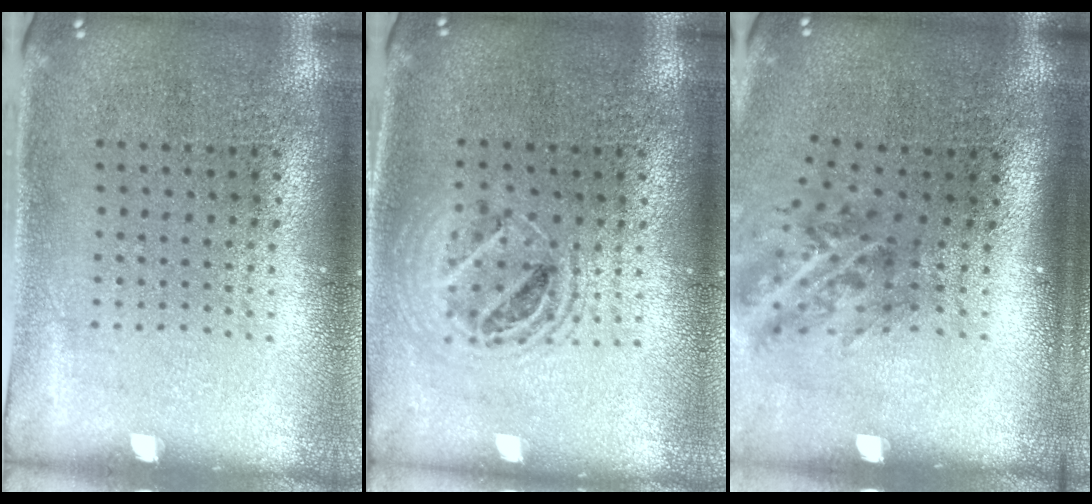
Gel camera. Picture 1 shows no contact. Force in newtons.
{"total": 1.5, "press": 1.4, "slide": 0.7}
{"total": 1.4, "press": 1.1, "slide": 0.9}